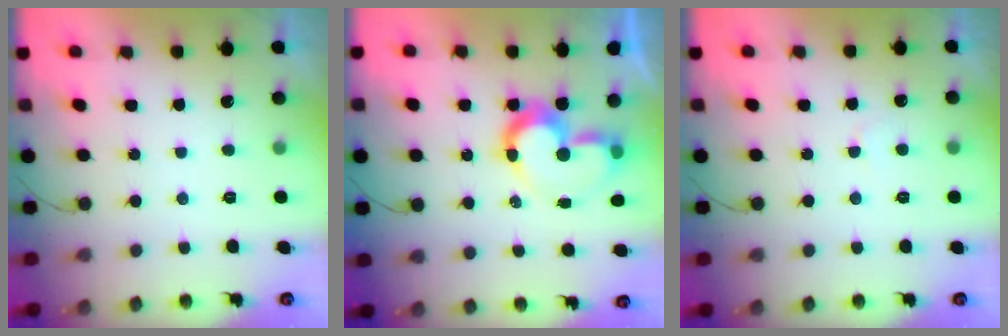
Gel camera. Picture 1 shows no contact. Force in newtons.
{"total": 10.1, "press": 9.8, "slide": 2.4}
{"total": 2.2, "press": 2.2, "slide": 0.2}